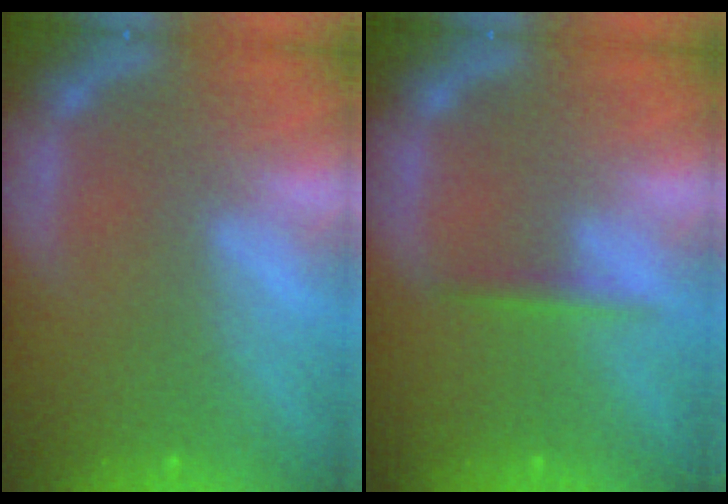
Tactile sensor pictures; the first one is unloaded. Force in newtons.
{"total": 1.4}